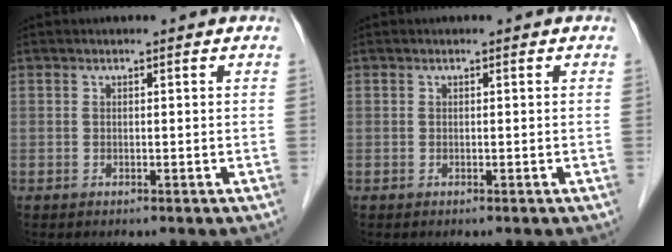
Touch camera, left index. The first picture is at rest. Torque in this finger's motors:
{"motor_torque": [0.00, 0.00, 0.00, 0.00]}